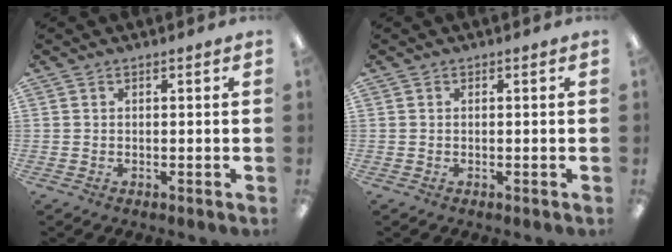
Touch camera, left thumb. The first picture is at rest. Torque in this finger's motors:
{"motor_torque": [-0.04, -0.04, 0.10, -0.06, 0.00]}